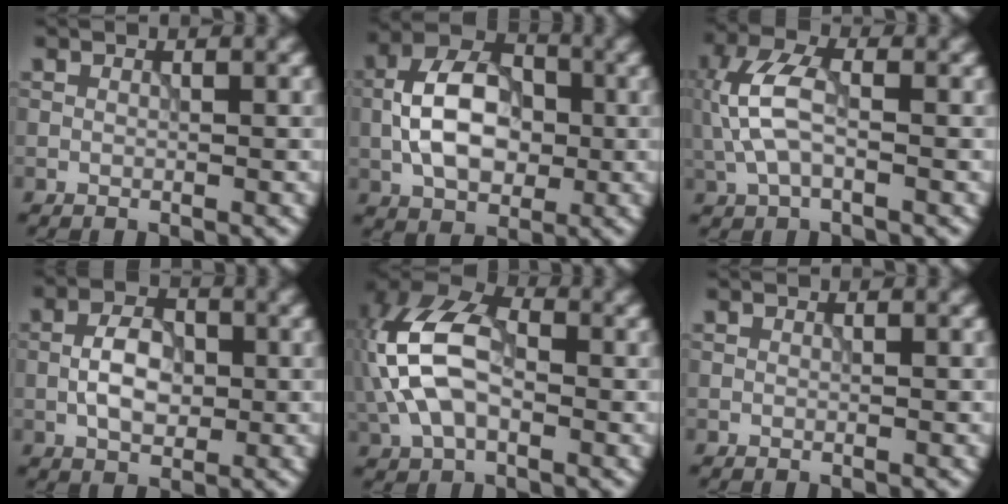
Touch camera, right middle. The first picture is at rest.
{"total": 7.7, "force": [-0.8, 4.9, 5.8], "torque": [-0.106, 0.014, -0.022]}
{"total": 5.1, "force": [-0.1, 2.6, 4.3], "torque": [-0.109, 0.011, -0.008]}
{"total": 4.2, "force": [-0.5, 2.5, 3.4], "torque": [-0.062, 0.006, -0.012]}
{"total": 9.7, "force": [-0.2, 5.8, 7.7], "torque": [-0.182, 0.026, -0.020]}
{"total": 0.0}